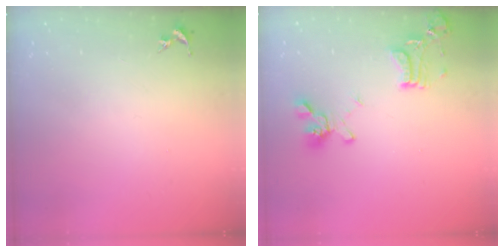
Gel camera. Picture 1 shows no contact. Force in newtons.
{"total": 15.8, "press": 15.7, "slide": 1.4}